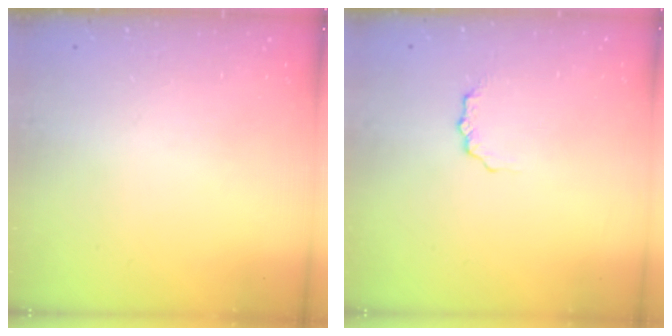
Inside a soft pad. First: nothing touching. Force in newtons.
{"total": 2.6, "press": 2.6, "slide": 0.4}